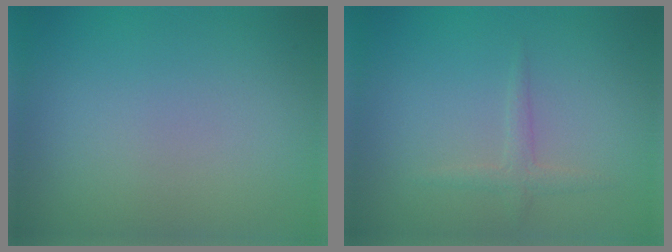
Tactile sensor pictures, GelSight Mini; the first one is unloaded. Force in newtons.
{"total": 1.3, "press": 1.3, "slide": 0.0}